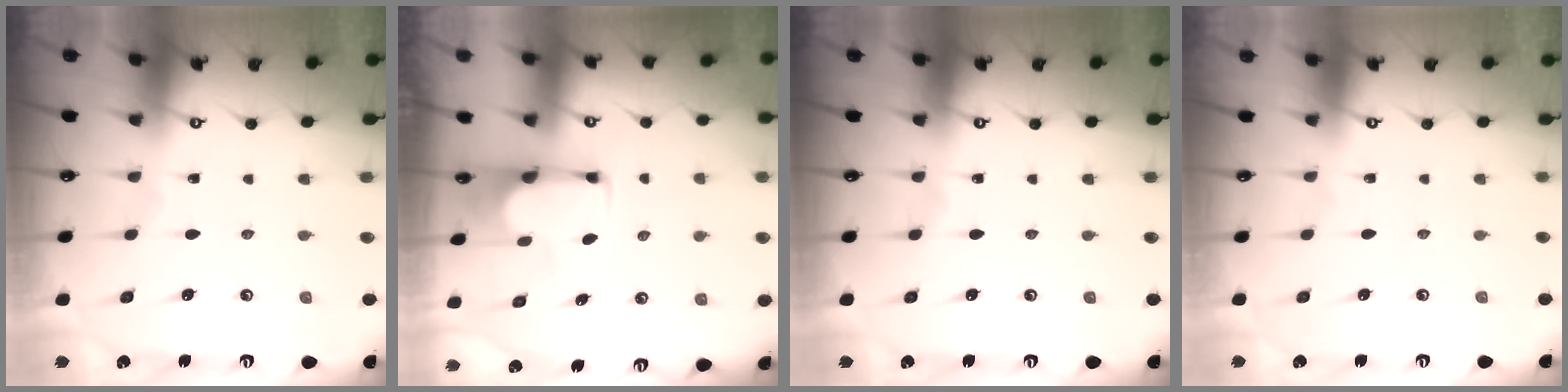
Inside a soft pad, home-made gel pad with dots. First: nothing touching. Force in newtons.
{"total": 1.7, "press": 1.4, "slide": 0.9}
{"total": 0.0}
{"total": 1.5, "press": 1.4, "slide": 0.6}